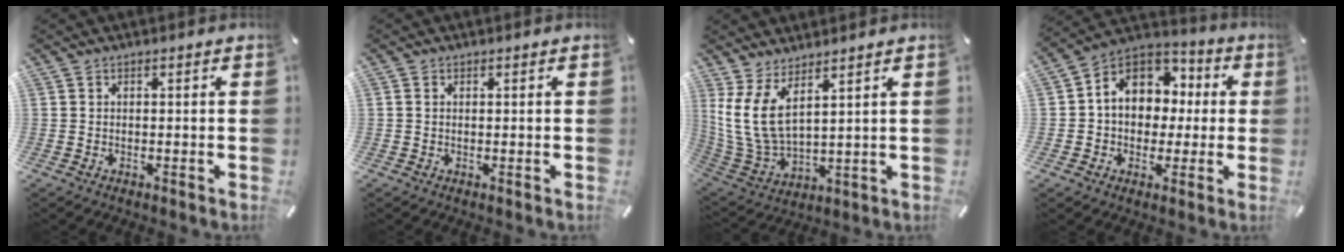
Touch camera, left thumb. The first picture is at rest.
{"total": 0.6, "force": [0.0, 0.5, 0.3], "torque": [-0.006, 0.005, -0.001]}
{"total": 9.6, "force": [4.8, 4.5, 7.0], "torque": [-0.180, -0.034, 0.092]}
{"total": 11.5, "force": [1.8, 10.1, 5.2], "torque": [-0.115, -0.002, 0.035]}